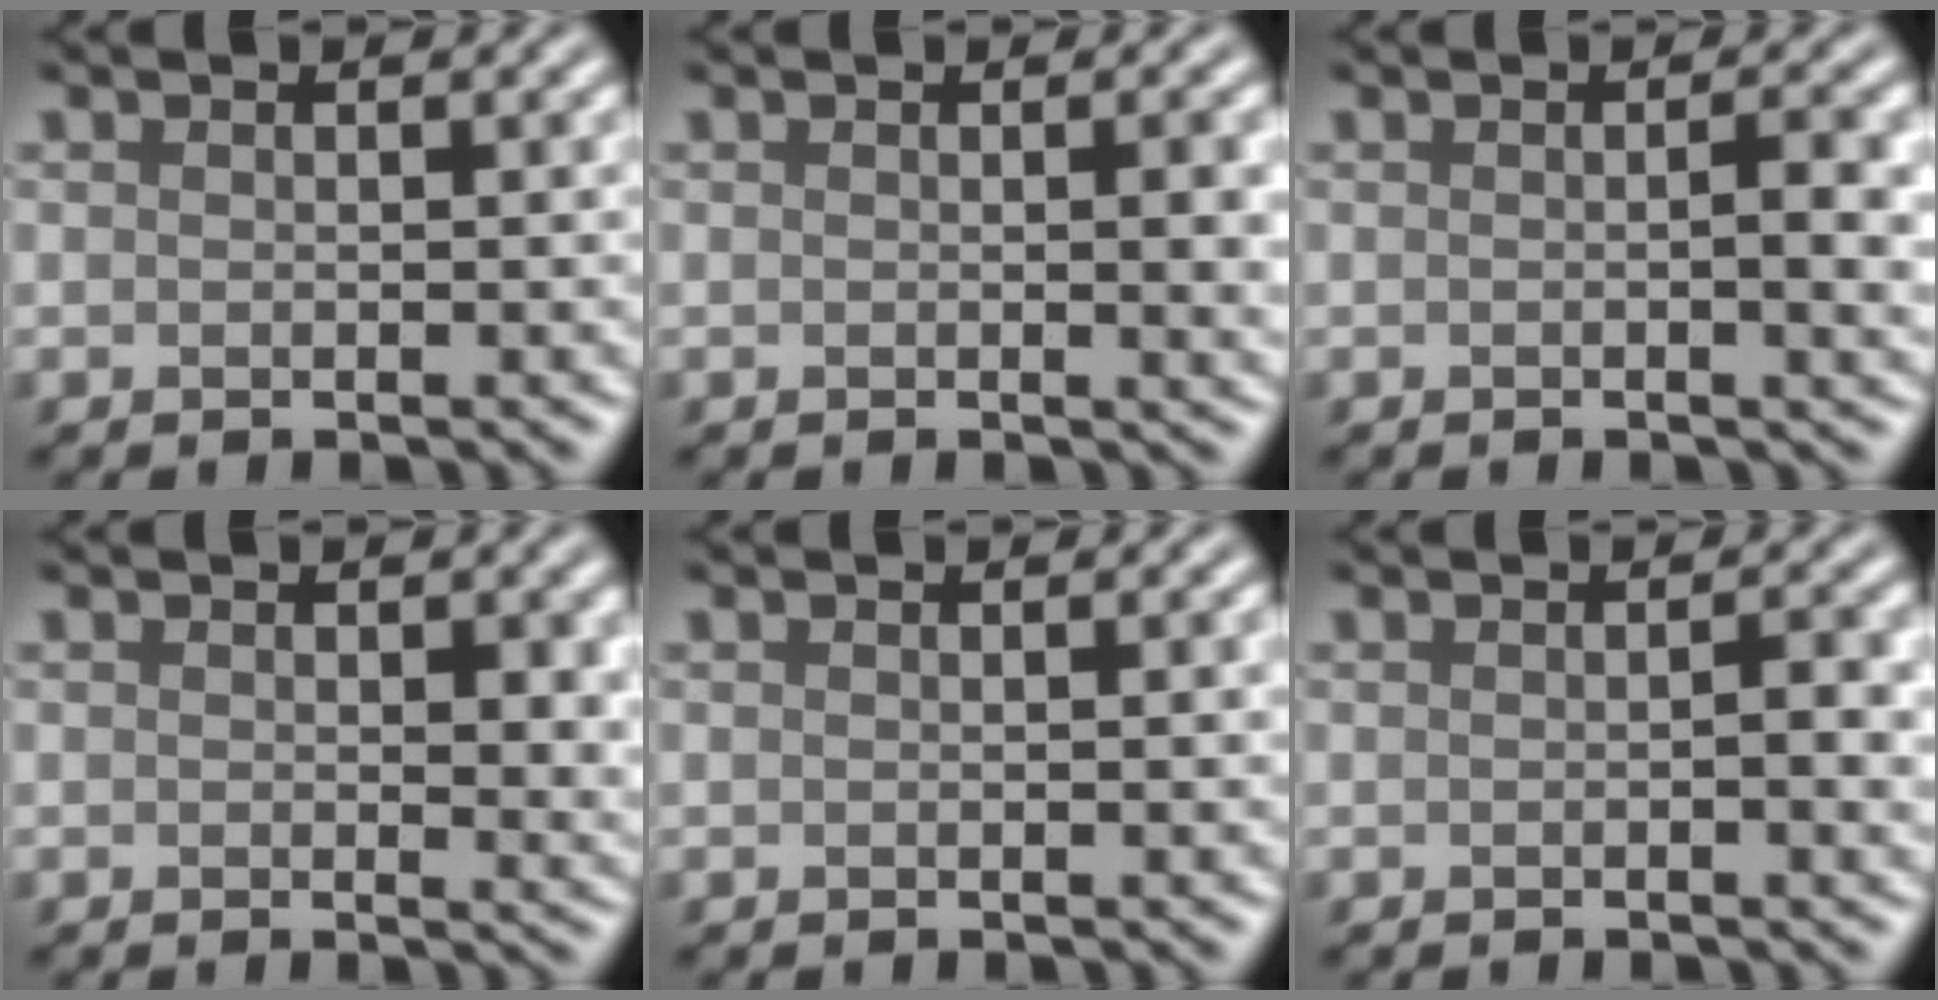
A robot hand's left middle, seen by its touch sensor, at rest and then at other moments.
{"total": 2.6, "force": [0.1, 0.6, 2.6], "torque": [-0.028, -0.001, -0.001]}
{"total": 2.7, "force": [0.0, 0.5, 2.7], "torque": [-0.038, 0.000, -0.002]}
{"total": 2.5, "force": [0.5, 1.2, 2.2], "torque": [-0.022, -0.005, 0.006]}
{"total": 0.8, "force": [0.1, 0.1, 0.7], "torque": [-0.010, 0.003, 0.000]}
{"total": 1.8, "force": [-0.2, 0.3, 1.7], "torque": [-0.027, -0.001, -0.002]}